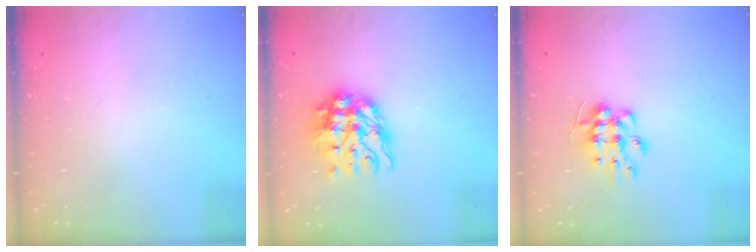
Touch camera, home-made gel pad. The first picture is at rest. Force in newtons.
{"total": 13.0, "press": 12.9, "slide": 1.5}
{"total": 8.9, "press": 8.9, "slide": 0.6}